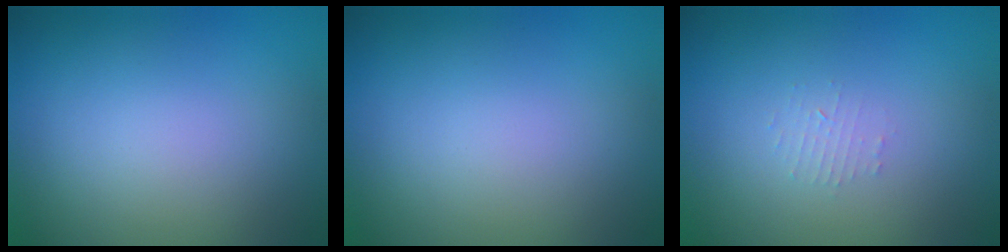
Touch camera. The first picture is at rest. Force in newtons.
{"total": 0.0}
{"total": 0.9, "press": 0.9, "slide": 0.2}